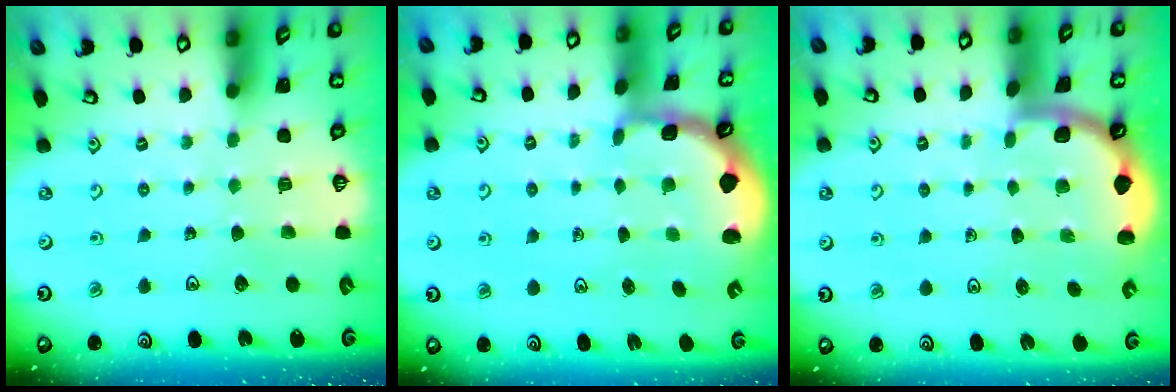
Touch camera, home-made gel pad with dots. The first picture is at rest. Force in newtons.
{"total": 1.8, "press": 1.7, "slide": 0.5}
{"total": 1.5, "press": 1.5, "slide": 0.0}